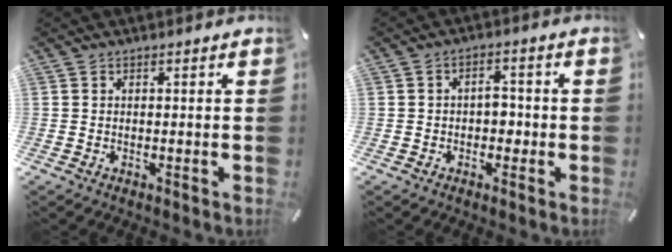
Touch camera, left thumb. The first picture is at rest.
{"total": 3.6, "force": [-0.6, 2.4, 2.6], "torque": [-0.040, 0.007, -0.016]}